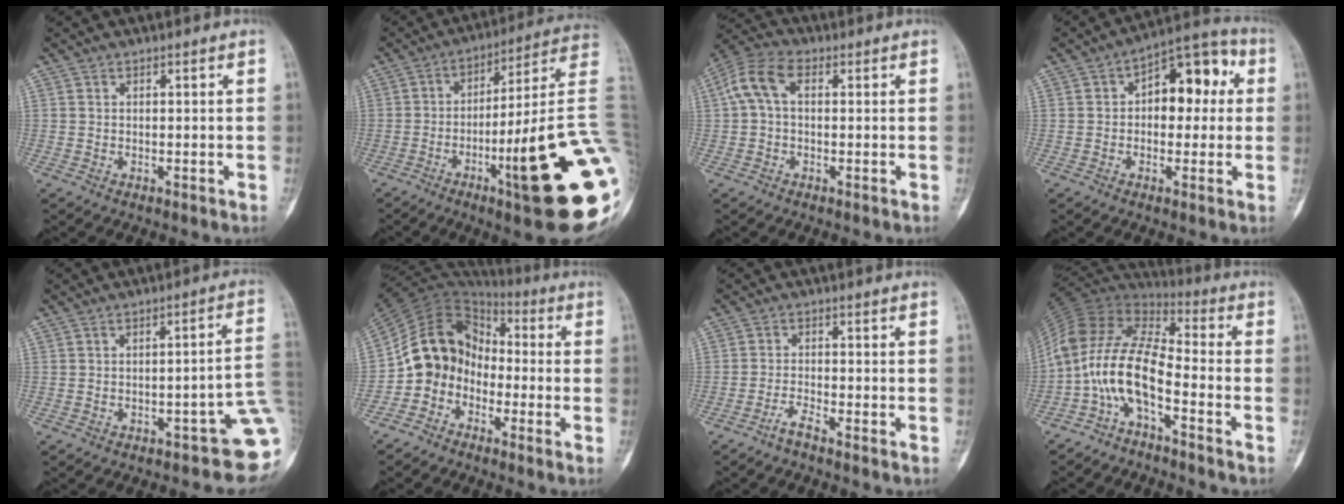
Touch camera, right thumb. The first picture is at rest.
{"total": 25.8, "force": [-6.4, 2.9, 24.8], "torque": [-0.276, 0.012, -0.095]}
{"total": 7.5, "force": [1.2, 4.6, 5.8], "torque": [-0.123, 0.028, 0.017]}
{"total": 12.3, "force": [1.8, 7.2, 9.8], "torque": [-0.090, 0.035, 0.016]}
{"total": 8.9, "force": [-3.5, 3.2, 7.5], "torque": [-0.067, 0.042, -0.043]}
{"total": 12.2, "force": [-4.1, 10.2, 5.2], "torque": [-0.073, 0.071, -0.089]}
{"total": 2.2, "force": [-1.9, -0.1, 1.1], "torque": [-0.031, 0.007, -0.040]}
{"total": 14.5, "force": [-6.0, 5.9, 11.8], "torque": [-0.237, 0.082, -0.124]}